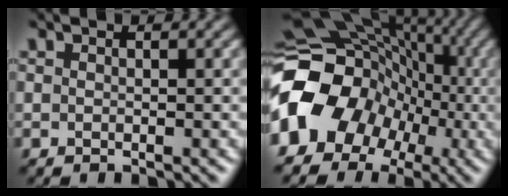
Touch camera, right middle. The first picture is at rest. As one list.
[{"total": 11.9, "force": [-2.9, 10.0, 5.7], "torque": [-0.129, 0.000, -0.069]}]